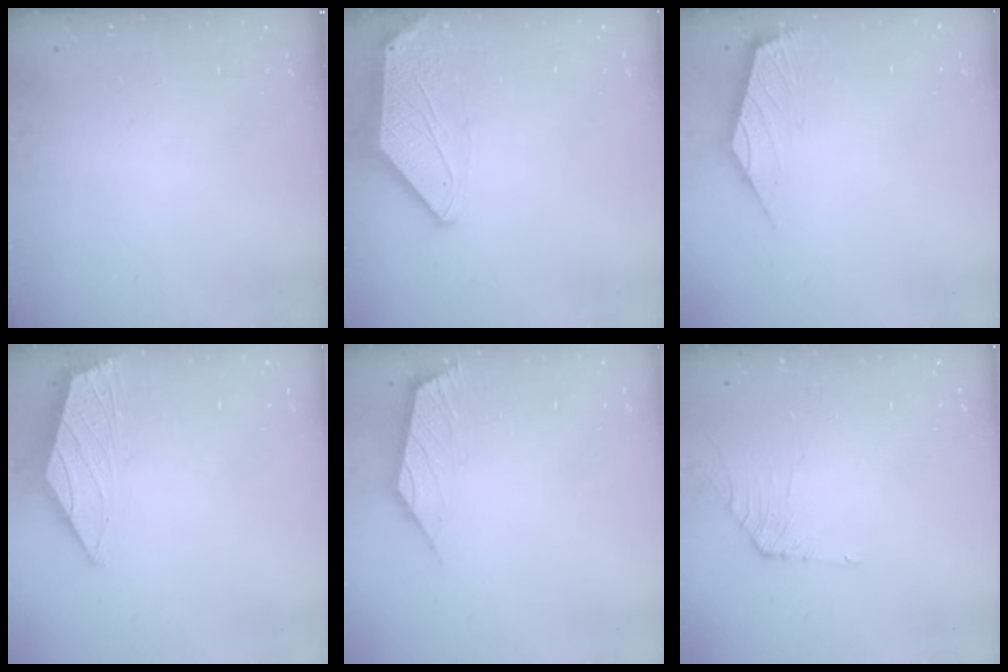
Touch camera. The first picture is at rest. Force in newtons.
{"total": 0.0}
{"total": 2.6, "press": 2.6, "slide": 0.7}
{"total": 1.5, "press": 1.5, "slide": 0.4}
{"total": 3.0, "press": 2.9, "slide": 0.8}
{"total": 1.9, "press": 1.8, "slide": 0.6}